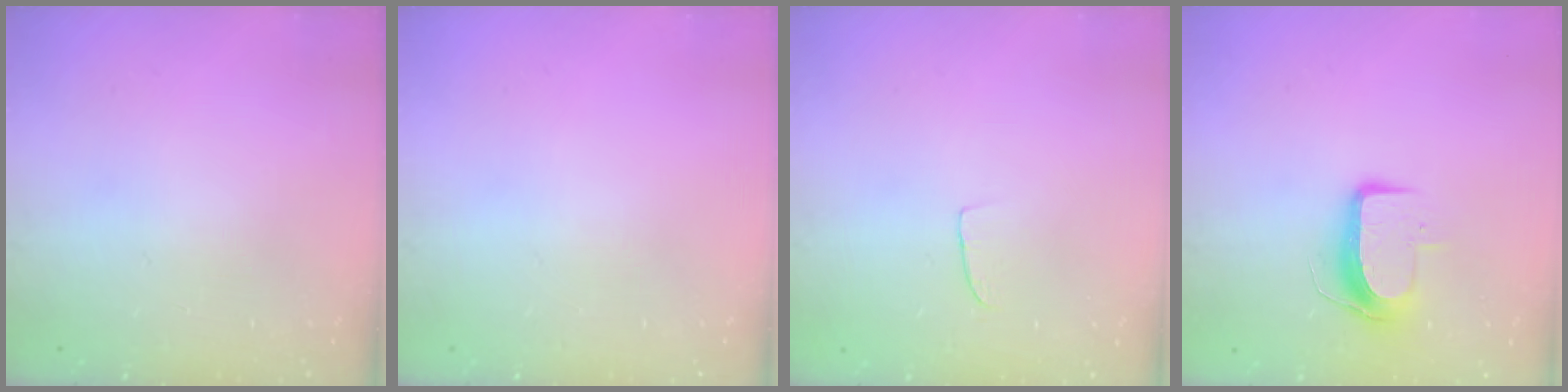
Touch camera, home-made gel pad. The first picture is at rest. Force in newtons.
{"total": 0.0}
{"total": 2.5, "press": 2.5, "slide": 0.1}
{"total": 9.4, "press": 9.3, "slide": 0.9}